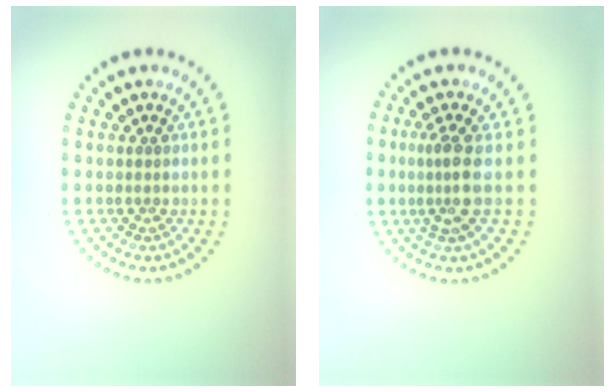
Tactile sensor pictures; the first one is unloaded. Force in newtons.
{"total": 2.5, "press": 1.9, "slide": 1.6}